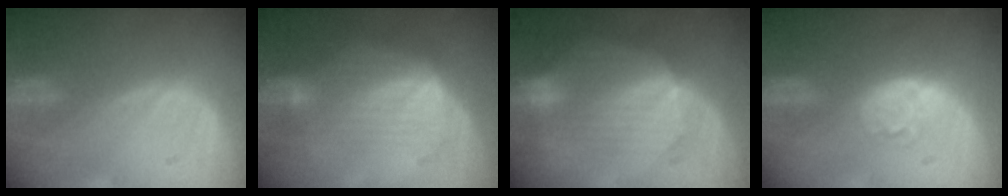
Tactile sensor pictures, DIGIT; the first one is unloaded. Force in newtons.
{"total": 6.5, "press": 6.5, "slide": 0.7}
{"total": 7.1, "press": 6.9, "slide": 1.3}
{"total": 4.3, "press": 3.8, "slide": 2.0}